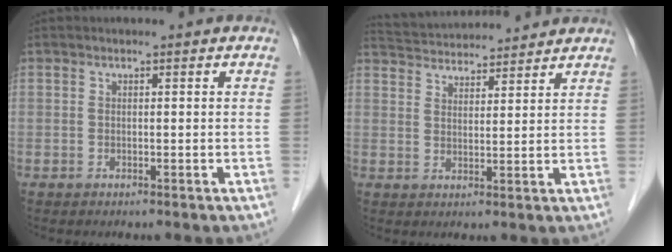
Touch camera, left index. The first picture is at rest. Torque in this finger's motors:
{"motor_torque": [-0.38, -0.81, 0.08, 0.02]}